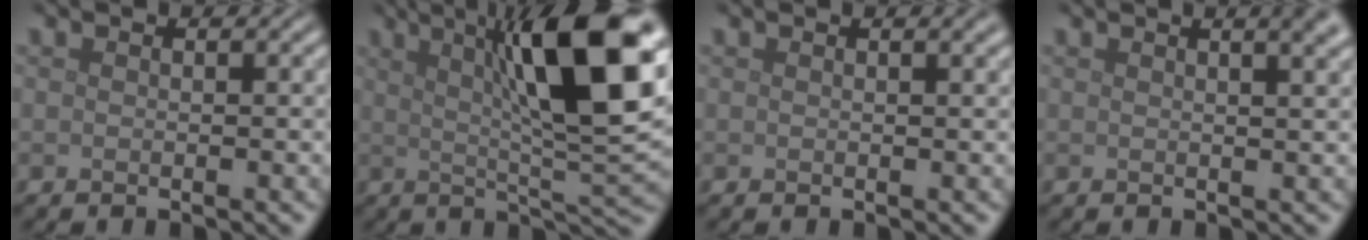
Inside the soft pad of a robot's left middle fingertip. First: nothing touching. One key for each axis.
{"total": 13.4, "fx": 4.2, "fy": 2.7, "fz": 12.4, "tx": -0.169, "ty": 0.010, "tz": 0.067}
{"total": 1.3, "fx": 0.8, "fy": 0.4, "fz": 1.0, "tx": -0.006, "ty": 0.005, "tz": 0.009}
{"total": 5.3, "fx": 2.8, "fy": 2.4, "fz": 3.7, "tx": -0.008, "ty": 0.039, "tz": 0.001}